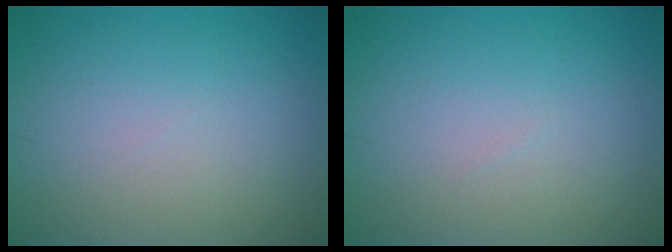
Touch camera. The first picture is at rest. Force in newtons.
{"total": 0.0}